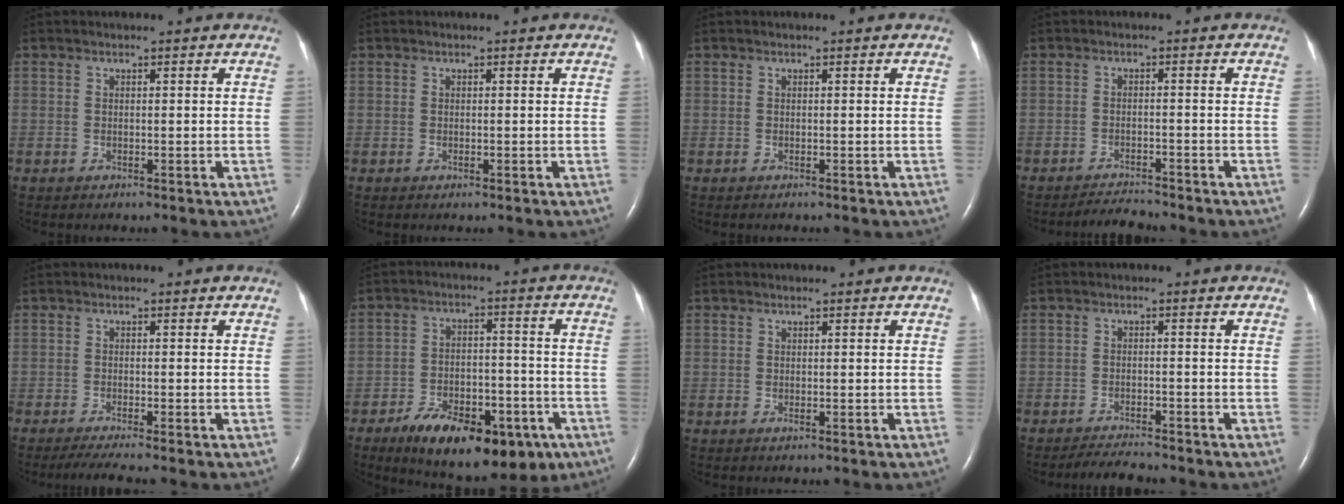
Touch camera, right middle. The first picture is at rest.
{"total": 0.0}
{"total": 0.0}
{"total": 2.9, "force": [-2.9, -0.3, 0.0], "torque": [-0.008, -0.017, -0.047]}
{"total": 3.9, "force": [-3.1, -0.3, 2.3], "torque": [-0.043, -0.011, -0.057]}
{"total": 17.0, "force": [-10.1, 7.5, 11.4], "torque": [-0.155, 0.003, -0.148]}
{"total": 0.0}
{"total": 3.9, "force": [-3.8, 0.1, 0.9], "torque": [-0.021, -0.016, -0.063]}